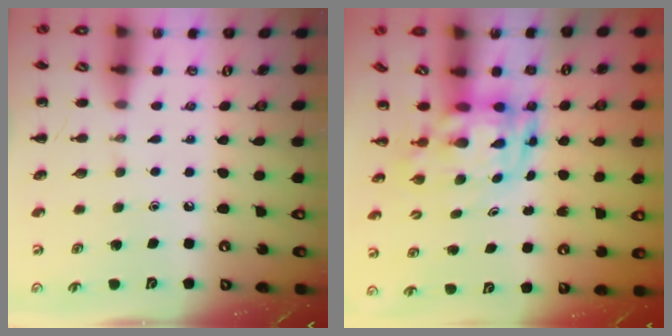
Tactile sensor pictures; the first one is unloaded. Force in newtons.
{"total": 3.1, "press": 3.1, "slide": 0.6}